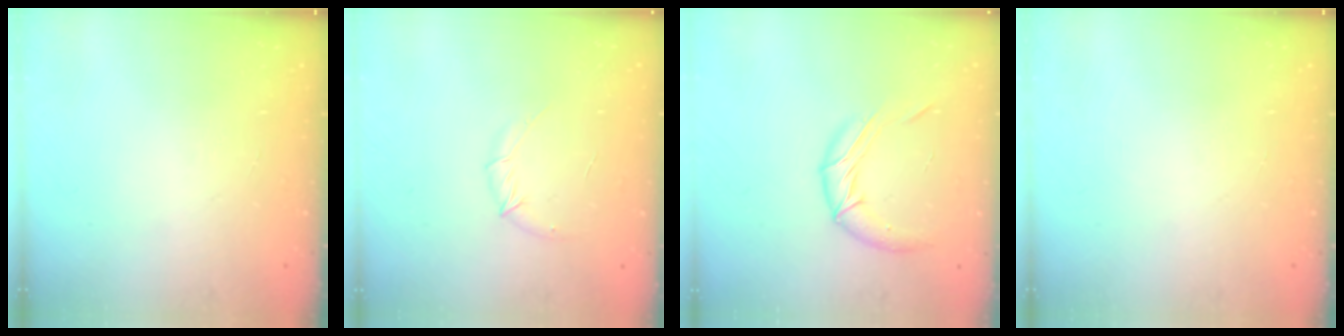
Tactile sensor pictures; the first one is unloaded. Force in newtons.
{"total": 5.7, "press": 5.5, "slide": 1.6}
{"total": 10.8, "press": 10.7, "slide": 1.3}
{"total": 0.0}